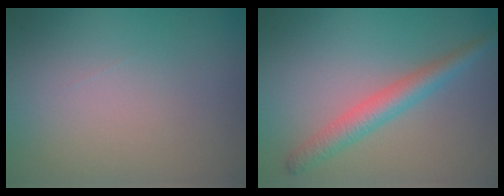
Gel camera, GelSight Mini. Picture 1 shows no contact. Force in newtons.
{"total": 3.0, "press": 3.0, "slide": 0.1}